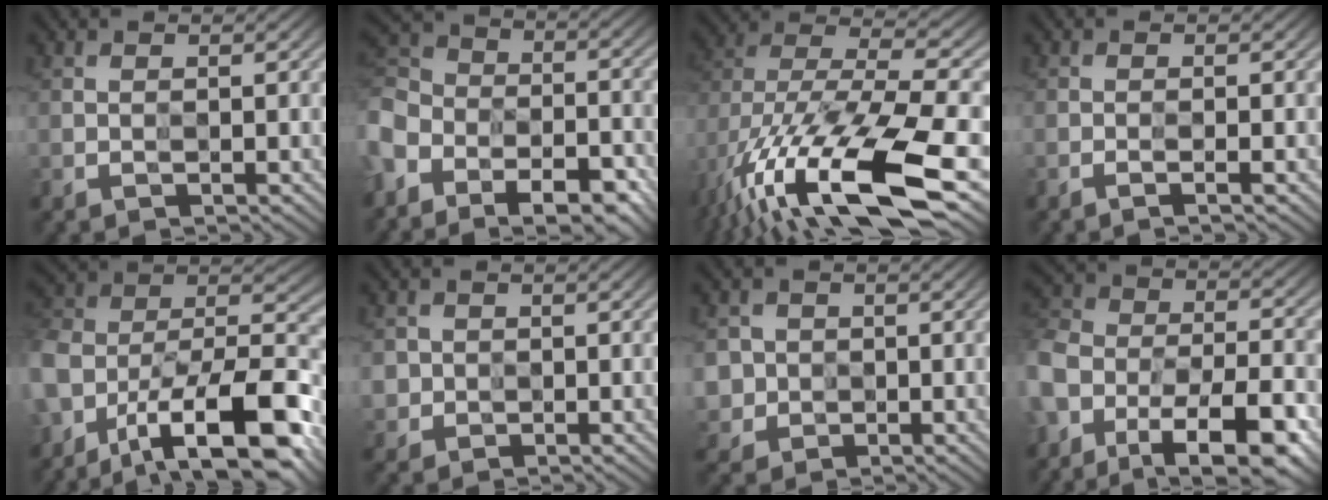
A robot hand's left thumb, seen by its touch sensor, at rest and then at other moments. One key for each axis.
{"total": 15.9, "fx": -10.9, "fy": 10.1, "fz": 5.6, "tx": -0.160, "ty": -0.055, "tz": -0.171}
{"total": 17.3, "fx": -9.6, "fy": 7.3, "fz": 12.4, "tx": -0.264, "ty": -0.037, "tz": -0.152}
{"total": 1.0, "fx": -0.8, "fy": -0.5, "fz": 0.3, "tx": -0.007, "ty": -0.003, "tz": -0.020}
{"total": 17.0, "fx": -11.2, "fy": 8.1, "fz": 9.9, "tx": -0.212, "ty": -0.016, "tz": -0.190}
{"total": 2.2, "fx": 0.4, "fy": 2.1, "fz": -0.7, "tx": -0.002, "ty": -0.013, "tz": 0.002}
{"total": 3.1, "fx": 0.3, "fy": 3.0, "fz": -0.7, "tx": -0.004, "ty": -0.014, "tz": -0.003}
{"total": 17.2, "fx": -11.9, "fy": 9.2, "fz": 8.4, "tx": -0.180, "ty": -0.042, "tz": -0.156}